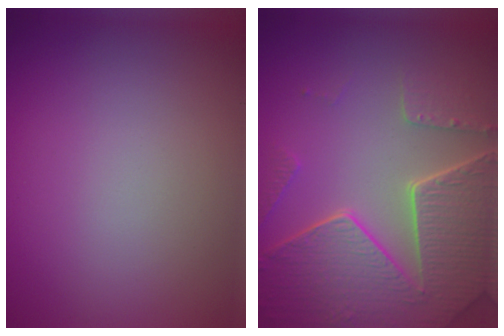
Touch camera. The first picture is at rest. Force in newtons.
{"total": 8.4, "press": 6.0, "slide": 5.8}